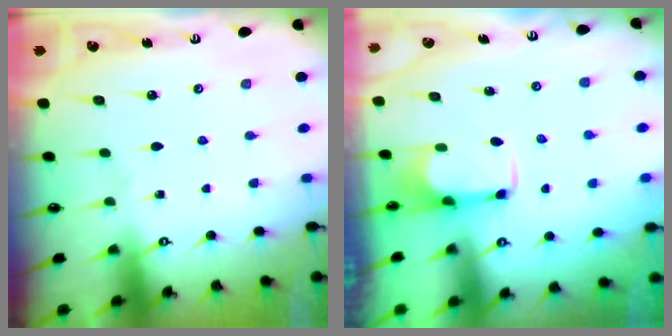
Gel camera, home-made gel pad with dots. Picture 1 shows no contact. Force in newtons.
{"total": 2.7, "press": 2.6, "slide": 1.0}